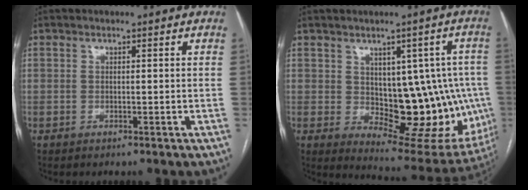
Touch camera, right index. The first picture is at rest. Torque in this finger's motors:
{"motor_torque": [0.93, 0.57, 0.31, 0.08]}